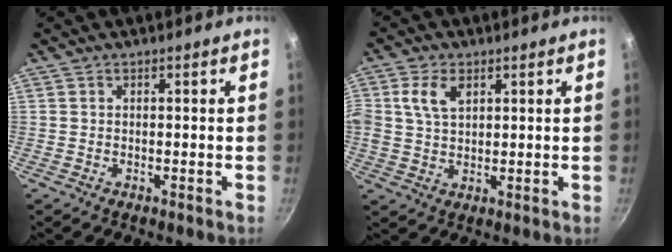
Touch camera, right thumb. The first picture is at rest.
{"total": 6.4, "force": [2.4, 4.0, 4.4], "torque": [-0.079, -0.002, 0.042]}